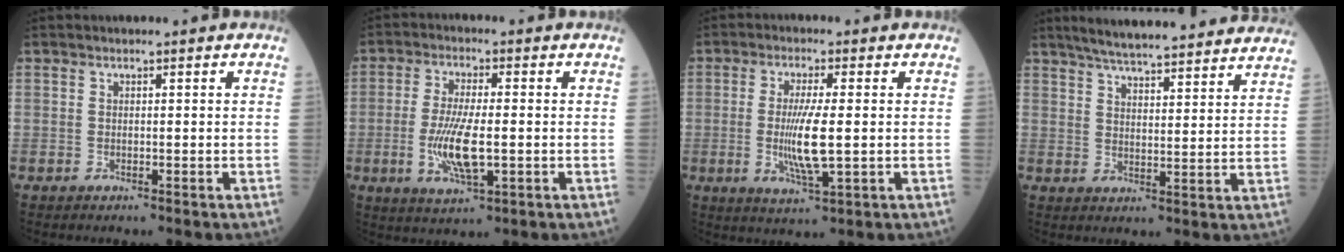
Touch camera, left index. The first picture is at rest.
{"total": 8.3, "force": [-1.5, 1.9, 7.9], "torque": [-0.166, -0.012, -0.026]}
{"total": 7.1, "force": [-0.4, 1.1, 7.0], "torque": [-0.140, -0.009, -0.008]}
{"total": 22.0, "force": [19.8, 2.2, 9.3], "torque": [-0.138, 0.015, 0.258]}